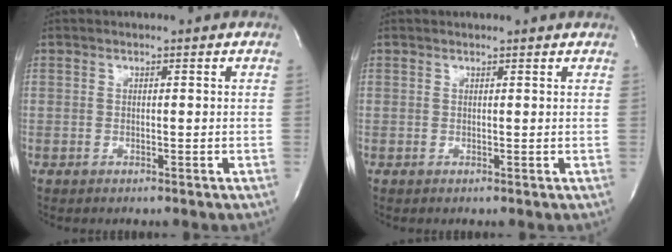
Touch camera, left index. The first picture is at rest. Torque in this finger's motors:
{"motor_torque": [0.14, -0.20, 0.01, 0.00]}